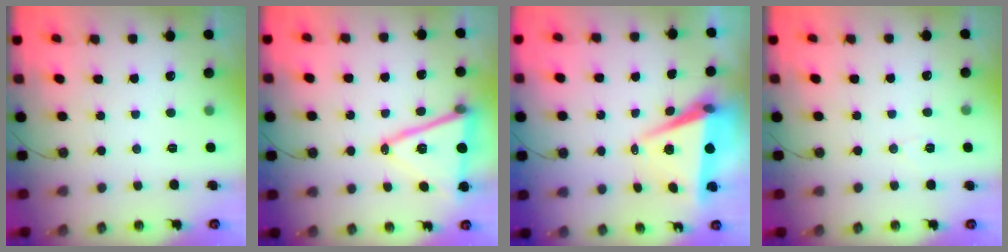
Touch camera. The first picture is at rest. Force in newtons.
{"total": 15.7, "press": 15.2, "slide": 3.7}
{"total": 7.3, "press": 5.8, "slide": 4.4}
{"total": 4.4, "press": 4.3, "slide": 0.9}